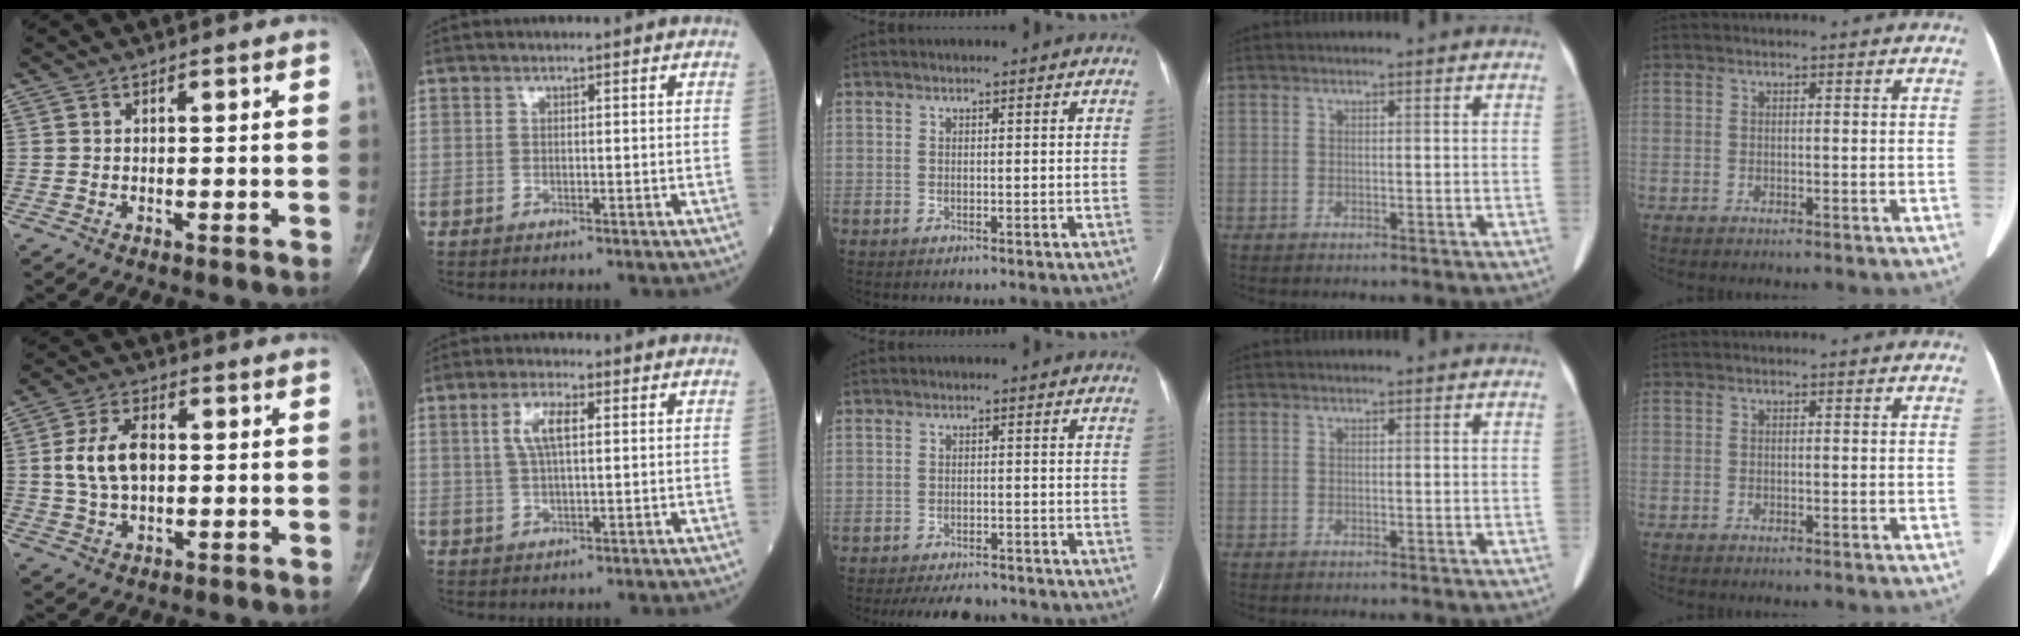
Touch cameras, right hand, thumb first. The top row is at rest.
{"thumb": {"total": 8.7, "force": [0.7, 5.3, 6.9], "torque": [-0.125, 0.008, 0.014]}, "index": {"total": 4.8, "force": [1.4, 1.2, 4.4], "torque": [-0.094, 0.008, 0.031]}, "middle": {"total": 7.2, "force": [-6.5, 2.1, 2.4], "torque": [-0.032, -0.010, -0.089]}}